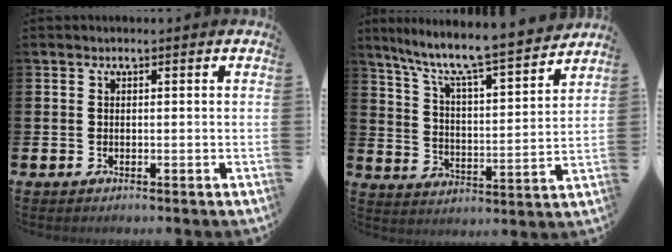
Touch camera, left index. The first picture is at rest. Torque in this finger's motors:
{"motor_torque": [-0.17, -0.90, 0.81, 0.21]}